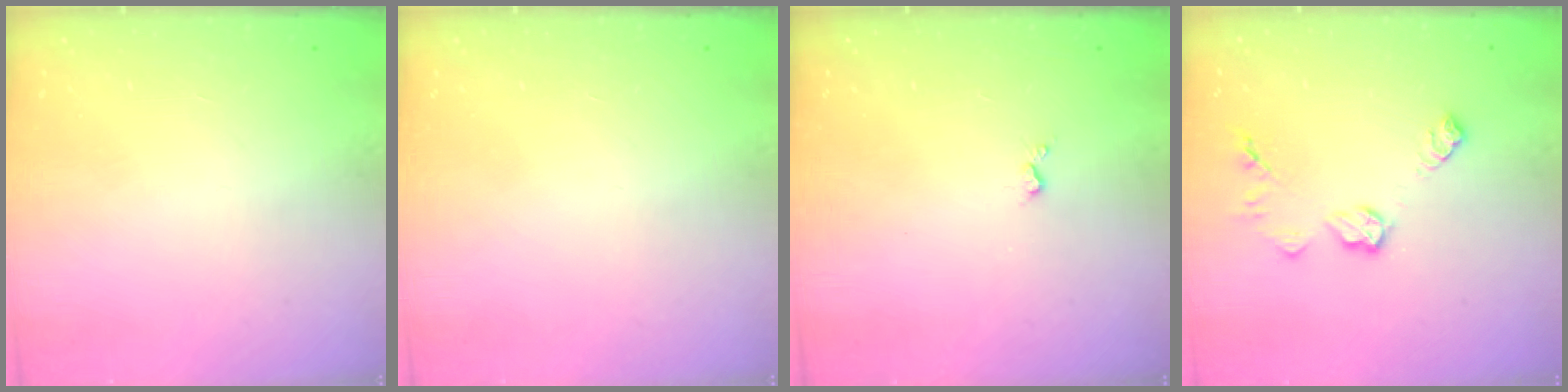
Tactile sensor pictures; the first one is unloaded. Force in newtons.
{"total": 0.0}
{"total": 3.0, "press": 2.9, "slide": 0.5}
{"total": 9.0, "press": 9.0, "slide": 0.4}